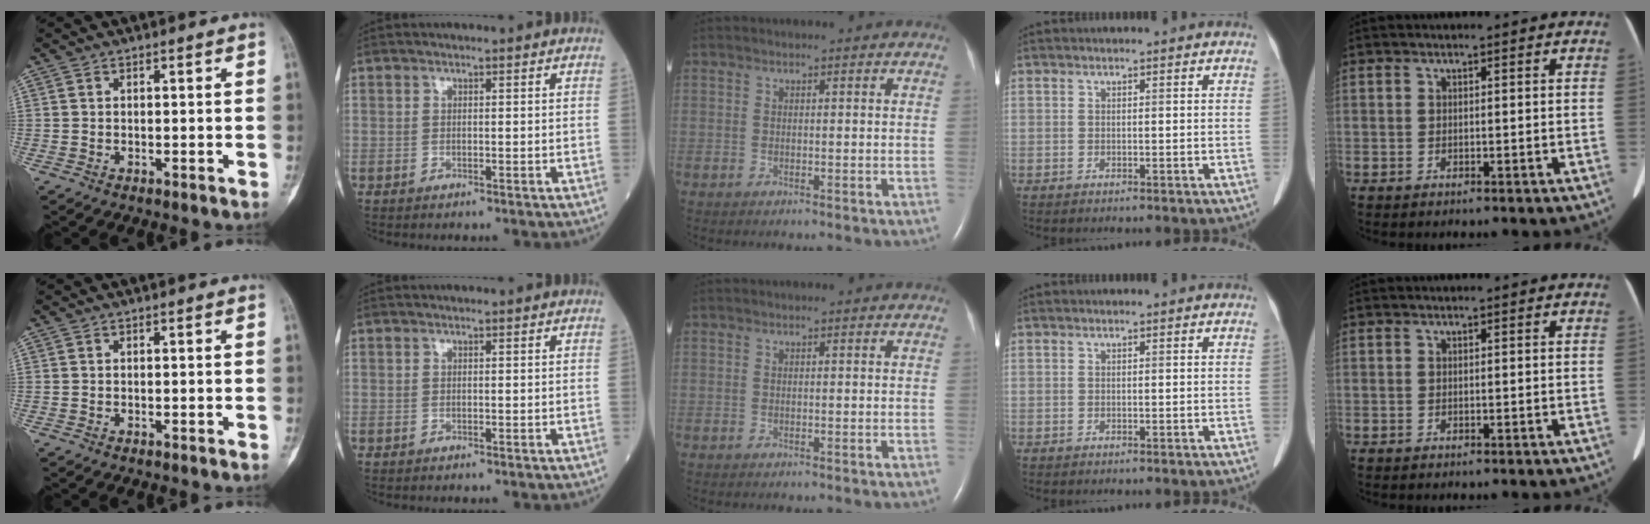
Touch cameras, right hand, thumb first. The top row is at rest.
{}